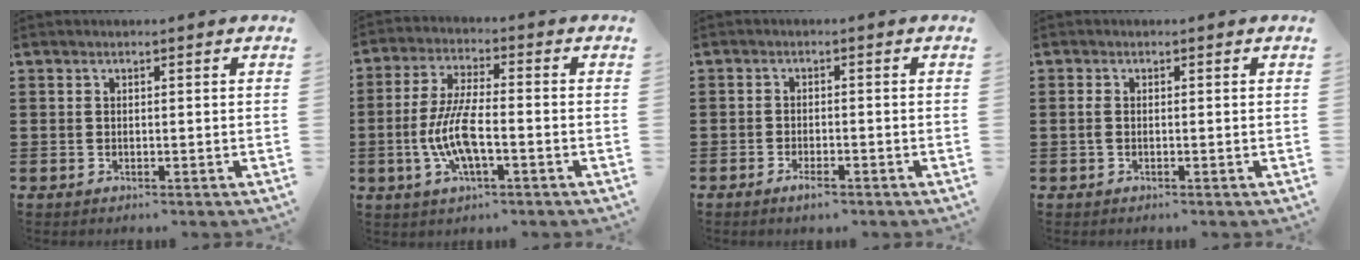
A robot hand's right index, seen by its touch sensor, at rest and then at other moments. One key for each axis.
{"total": 8.4, "fx": -2.4, "fy": 2.6, "fz": 7.6, "tx": -0.175, "ty": -0.013, "tz": -0.052}
{"total": 2.0, "fx": -1.4, "fy": 0.4, "fz": 1.3, "tx": -0.025, "ty": -0.004, "tz": -0.024}
{"total": 0.9, "fx": -0.2, "fy": 0.3, "fz": 0.8, "tx": -0.022, "ty": -0.003, "tz": -0.006}